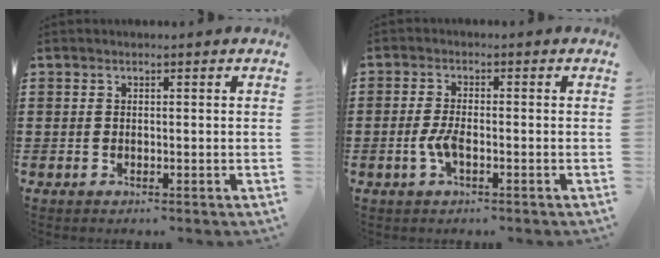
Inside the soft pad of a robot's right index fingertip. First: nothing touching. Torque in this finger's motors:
{"motor_torque": [-0.01, 0.34, -0.01, 0.01]}